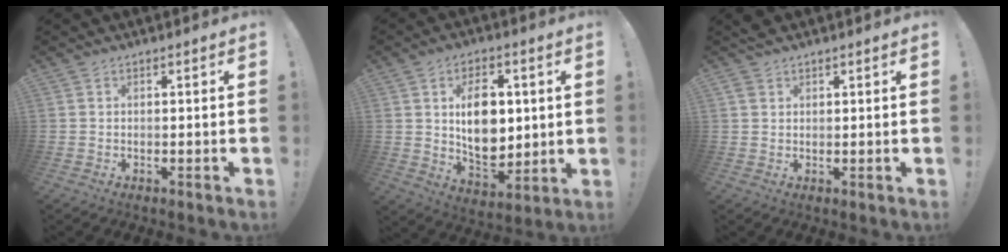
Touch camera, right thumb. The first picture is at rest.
{"total": 14.5, "force": [2.9, 10.1, 9.9], "torque": [-0.151, -0.015, 0.054]}
{"total": 2.5, "force": [1.9, 1.3, 0.9], "torque": [-0.013, -0.008, 0.037]}